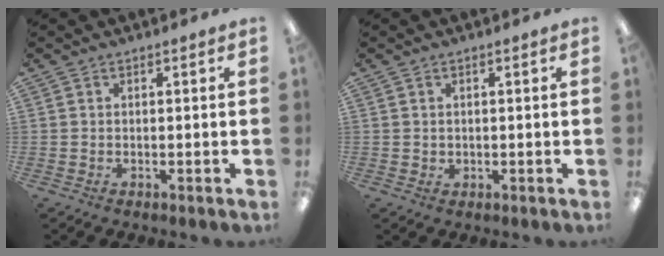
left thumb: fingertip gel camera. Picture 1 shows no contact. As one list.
[{"total": 1.1, "force": [0.6, 0.9, 0.2], "torque": [-0.006, 0.004, 0.011]}]